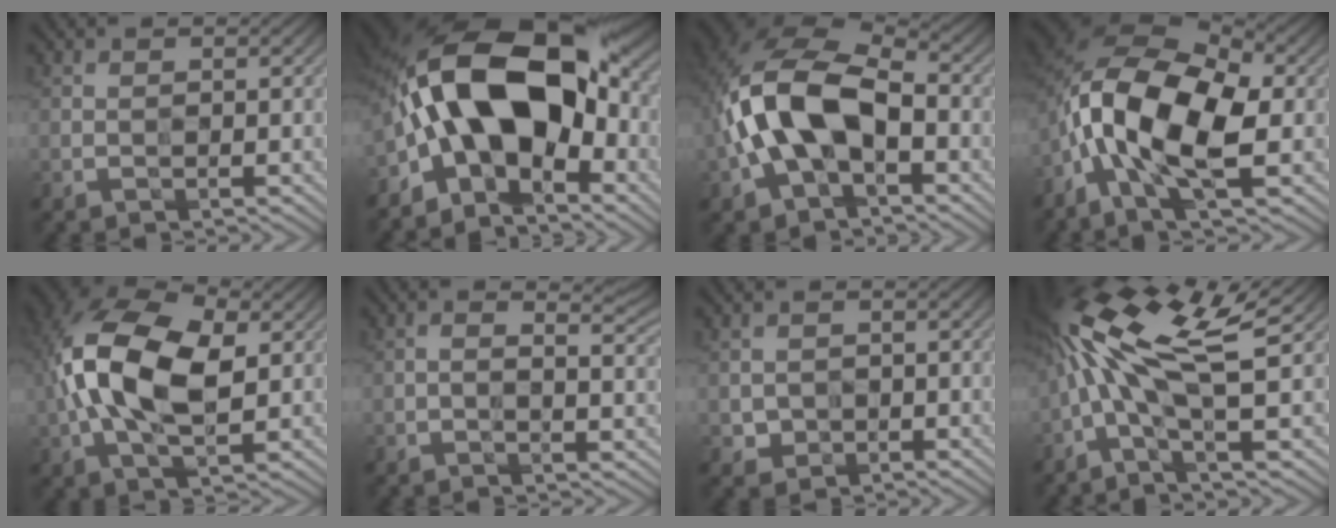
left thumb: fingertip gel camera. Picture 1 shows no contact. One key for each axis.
{"total": 15.0, "fx": -2.1, "fy": 8.2, "fz": 12.4, "tx": -0.220, "ty": 0.023, "tz": -0.053}
{"total": 13.1, "fx": -1.7, "fy": 7.7, "fz": 10.5, "tx": -0.250, "ty": 0.010, "tz": -0.044}
{"total": 13.0, "fx": -3.0, "fy": 6.1, "fz": 11.2, "tx": -0.243, "ty": -0.001, "tz": -0.068}
{"total": 13.7, "fx": 1.2, "fy": 7.6, "fz": 11.4, "tx": -0.258, "ty": 0.023, "tz": 0.016}
{"total": 3.1, "fx": 1.1, "fy": 0.5, "fz": 2.9, "tx": -0.053, "ty": 0.010, "tz": 0.009}
{"total": 1.4, "fx": -0.3, "fy": 1.4, "fz": 0.1, "tx": -0.004, "ty": -0.003, "tz": -0.007}
{"total": 11.8, "fx": 1.7, "fy": 2.5, "fz": 11.4, "tx": -0.243, "ty": 0.029, "tz": 0.019}